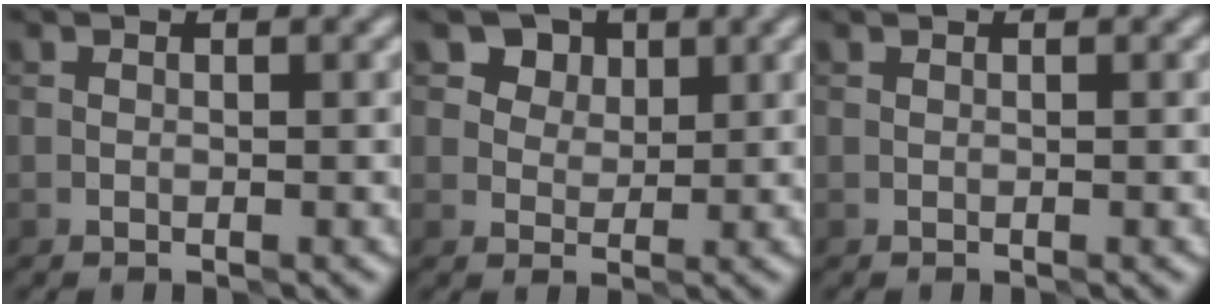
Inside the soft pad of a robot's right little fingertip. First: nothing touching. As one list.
[{"total": 6.1, "force": [3.8, 4.2, 2.3], "torque": [-0.045, 0.006, 0.055]}, {"total": 0.0}]